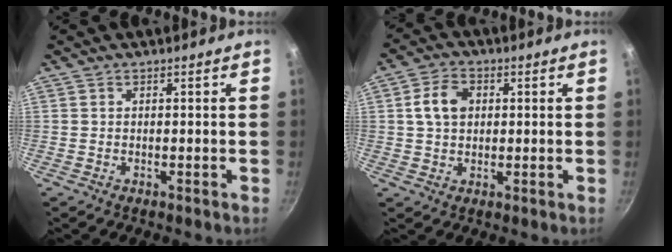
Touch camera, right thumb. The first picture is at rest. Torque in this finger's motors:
{"motor_torque": [-0.13, 0.16, 0.01, -0.02, 0.10]}